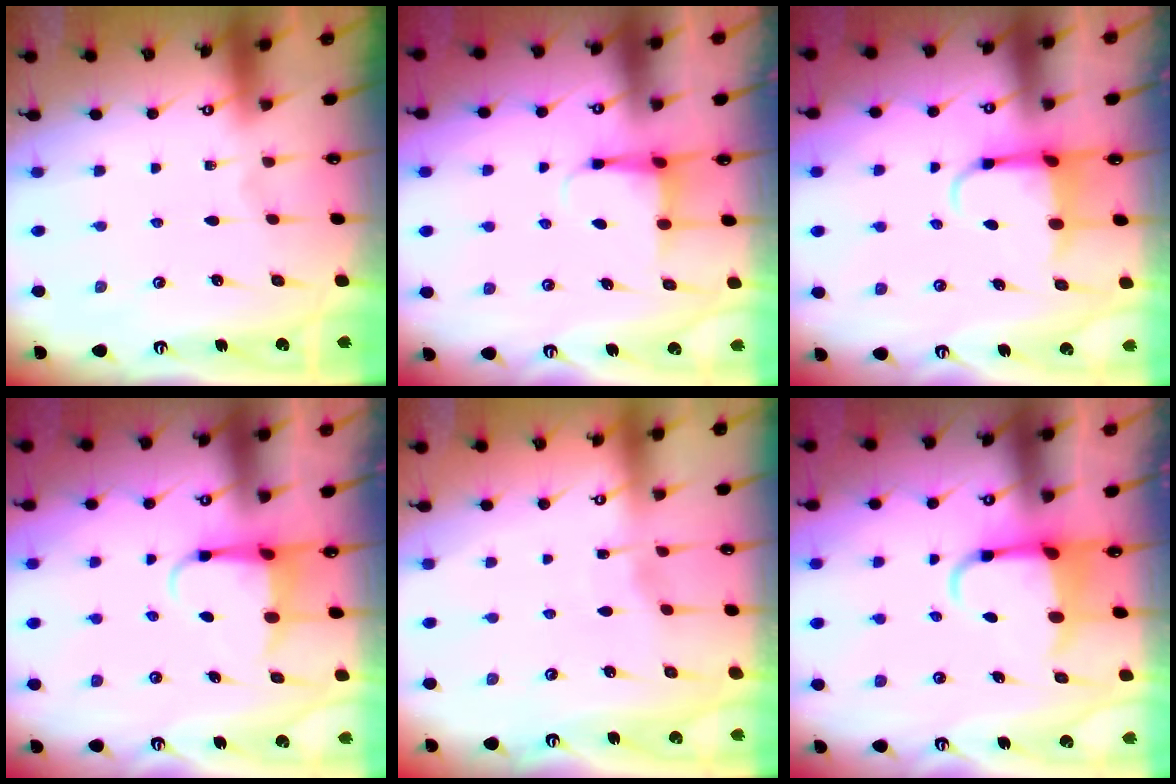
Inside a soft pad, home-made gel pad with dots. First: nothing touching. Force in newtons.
{"total": 4.2, "press": 4.2, "slide": 0.2}
{"total": 5.0, "press": 4.9, "slide": 0.8}
{"total": 4.0, "press": 4.0, "slide": 0.5}
{"total": 2.0, "press": 2.0, "slide": 0.3}
{"total": 5.7, "press": 5.5, "slide": 1.5}